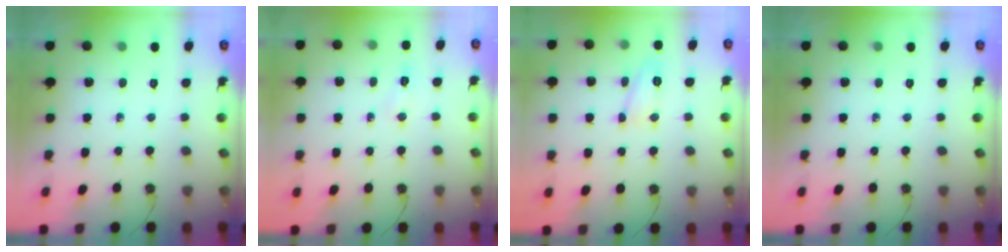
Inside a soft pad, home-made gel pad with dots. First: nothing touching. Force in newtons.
{"total": 2.5, "press": 2.4, "slide": 0.4}
{"total": 6.3, "press": 6.3, "slide": 0.2}
{"total": 0.0}